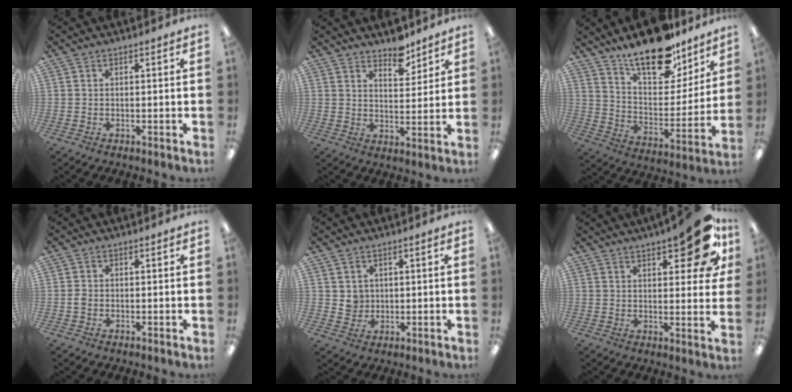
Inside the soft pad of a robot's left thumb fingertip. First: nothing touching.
{"total": 6.8, "force": [5.7, 2.7, 2.5], "torque": [-0.016, -0.044, 0.097]}
{"total": 19.5, "force": [15.4, 7.8, 9.2], "torque": [-0.148, -0.106, 0.266]}
{"total": 1.3, "force": [-0.2, 0.9, 0.9], "torque": [-0.017, 0.003, -0.005]}
{"total": 3.1, "force": [1.4, 2.8, 0.3], "torque": [-0.006, -0.001, 0.025]}
{"total": 14.6, "force": [8.1, 4.9, 11.0], "torque": [-0.138, -0.039, 0.127]}